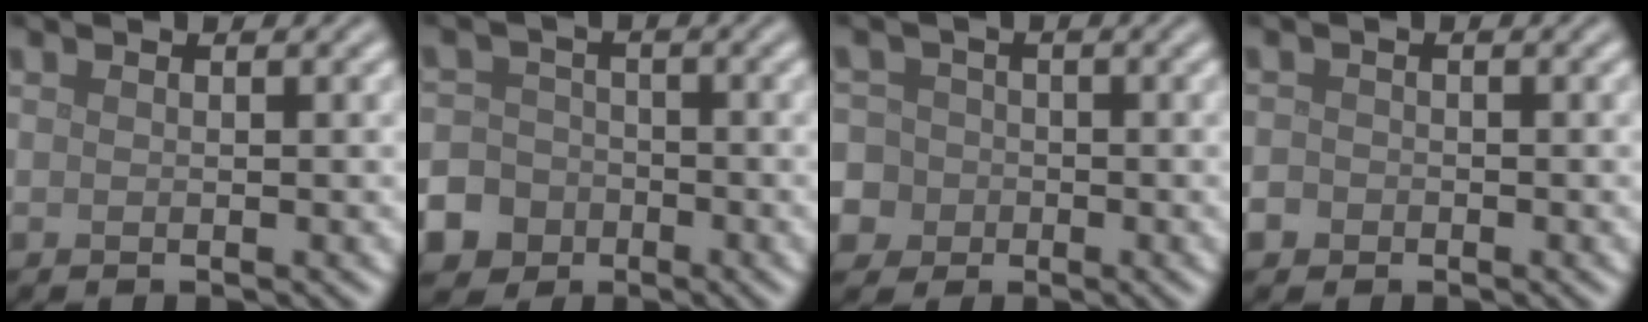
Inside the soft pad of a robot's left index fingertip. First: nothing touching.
{"total": 8.7, "force": [-4.7, 7.1, 1.7], "torque": [-0.042, -0.030, -0.101]}
{"total": 8.9, "force": [-3.0, 8.1, 2.1], "torque": [-0.053, -0.002, -0.091]}
{"total": 1.3, "force": [-0.7, 1.0, 0.3], "torque": [-0.001, 0.002, -0.014]}